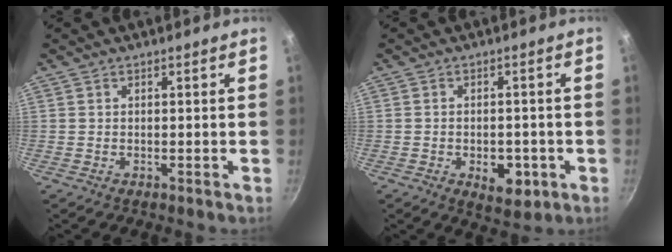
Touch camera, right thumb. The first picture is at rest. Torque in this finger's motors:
{"motor_torque": [-0.54, 0.47, -0.10, 0.03, 0.06]}